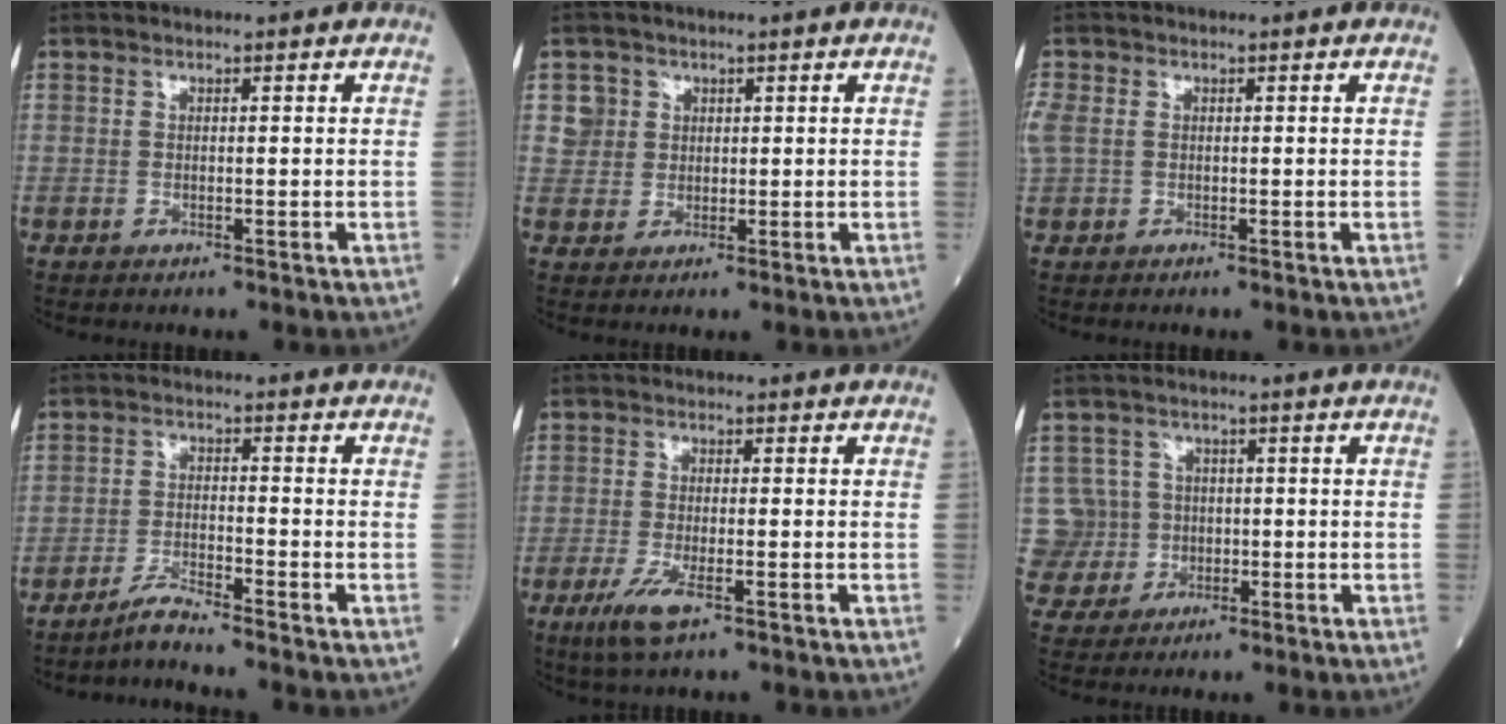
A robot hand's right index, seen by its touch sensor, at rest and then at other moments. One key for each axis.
{"total": 3.0, "fx": 1.2, "fy": 2.8, "fz": -0.2, "tx": 0.014, "ty": 0.008, "tz": 0.021}
{"total": 3.3, "fx": 0.3, "fy": 2.5, "fz": 2.1, "tx": -0.087, "ty": 0.018, "tz": 0.012}
{"total": 3.4, "fx": -3.2, "fy": -0.9, "fz": 0.9, "tx": -0.023, "ty": -0.019, "tz": -0.061}
{"total": 4.8, "fx": -2.6, "fy": 0.9, "fz": 4.0, "tx": -0.089, "ty": -0.012, "tz": -0.049}
{"total": 6.4, "fx": 0.0, "fy": 6.4, "fz": -0.5, "tx": 0.014, "ty": 0.022, "tz": 0.005}